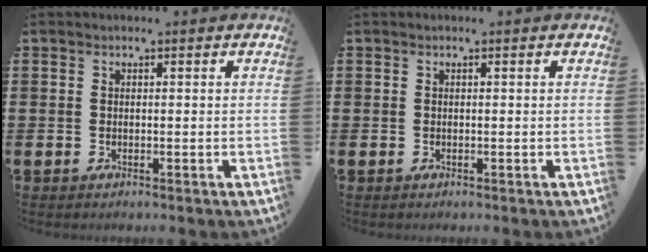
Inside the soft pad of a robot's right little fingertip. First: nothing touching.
{"total": 0.0}